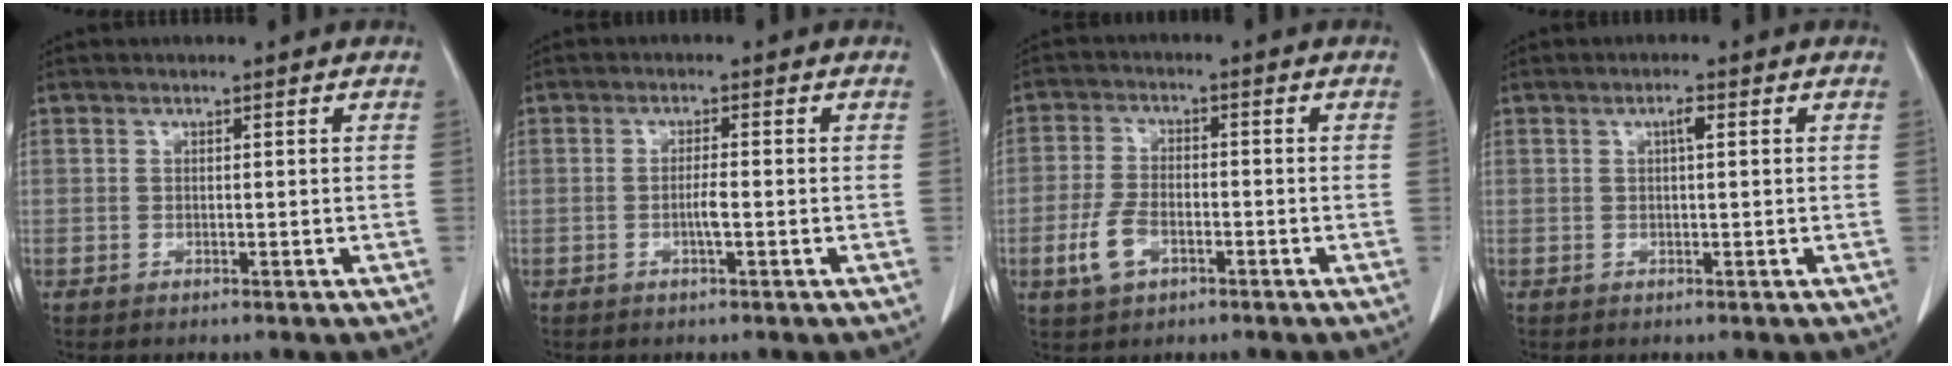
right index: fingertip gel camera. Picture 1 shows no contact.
{"total": 2.2, "force": [-0.6, 0.1, 2.2], "torque": [-0.043, -0.001, -0.013]}
{"total": 5.7, "force": [-2.4, 3.1, 4.2], "torque": [-0.093, 0.002, -0.043]}
{"total": 1.5, "force": [0.4, 0.2, 1.4], "torque": [-0.024, 0.004, 0.006]}